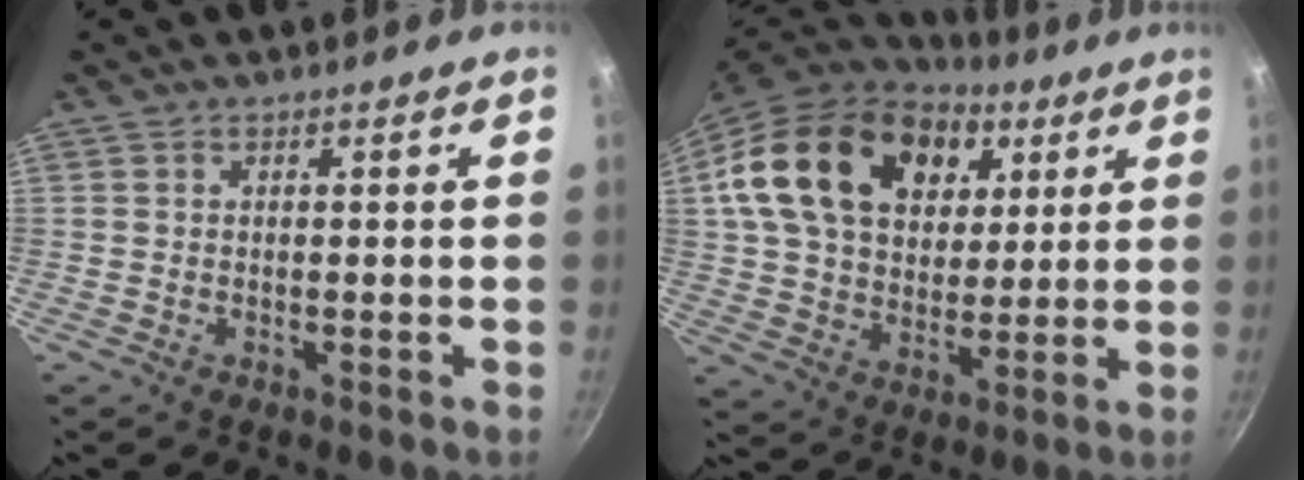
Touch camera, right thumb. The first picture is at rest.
{"total": 24.9, "force": [9.3, 17.4, 15.2], "torque": [-0.246, -0.005, 0.159]}